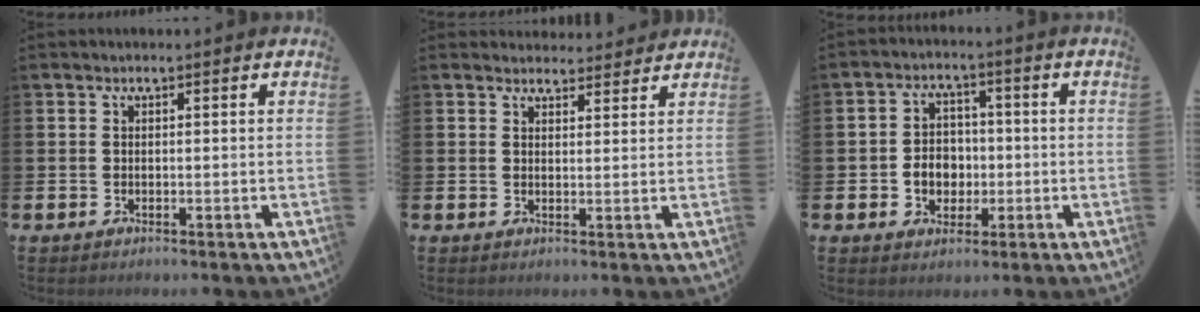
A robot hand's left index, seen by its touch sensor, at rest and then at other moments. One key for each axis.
{"total": 2.9, "fx": 2.8, "fy": 0.7, "fz": -0.2, "tx": 0.012, "ty": -0.018, "tz": 0.049}
{"total": 4.4, "fx": -0.8, "fy": 3.8, "fz": 2.1, "tx": -0.027, "ty": 0.003, "tz": -0.023}